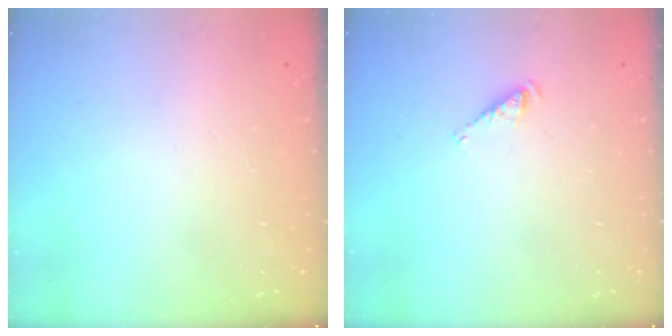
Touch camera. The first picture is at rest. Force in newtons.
{"total": 3.1, "press": 3.1, "slide": 0.4}